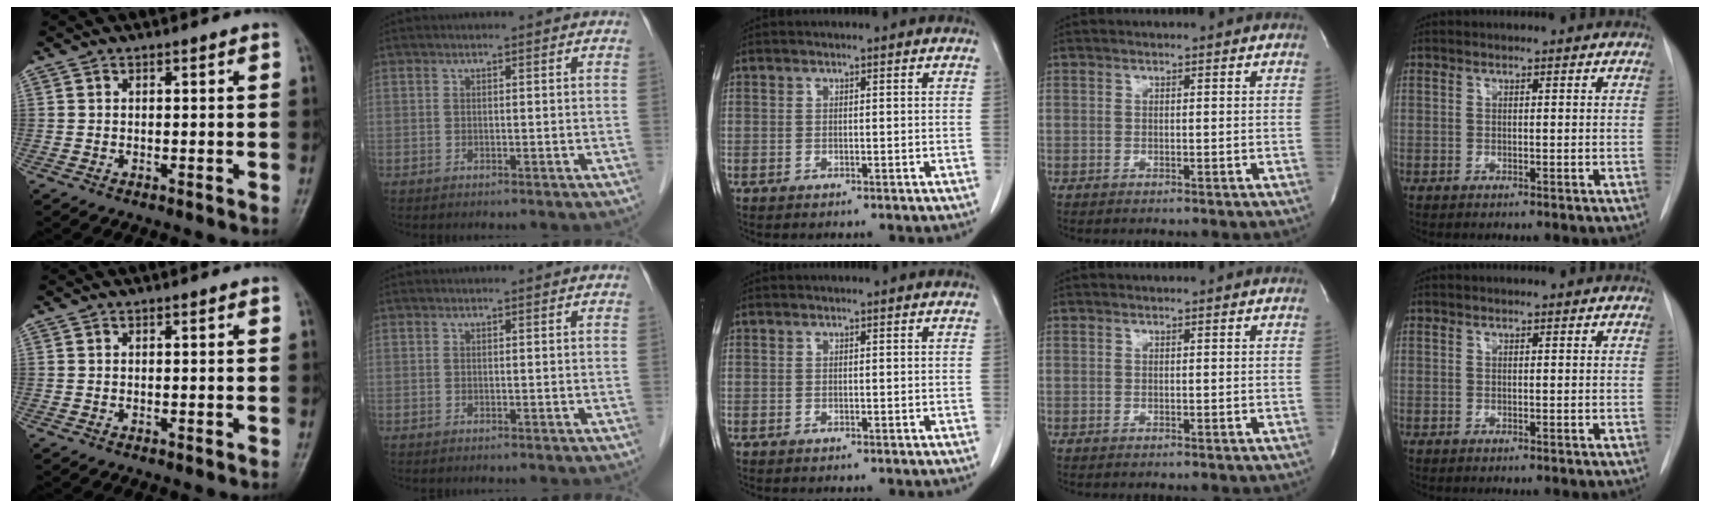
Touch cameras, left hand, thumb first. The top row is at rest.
{}